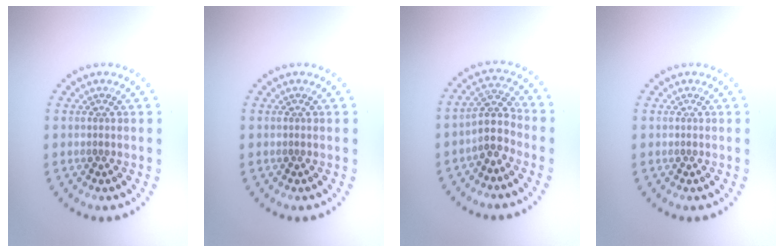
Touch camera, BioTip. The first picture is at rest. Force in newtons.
{"total": 0.0}
{"total": 2.8, "press": 2.2, "slide": 1.7}
{"total": 0.0}